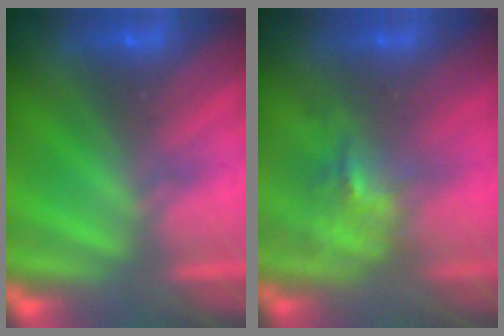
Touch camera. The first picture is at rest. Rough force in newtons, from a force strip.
{"total": 2.4}